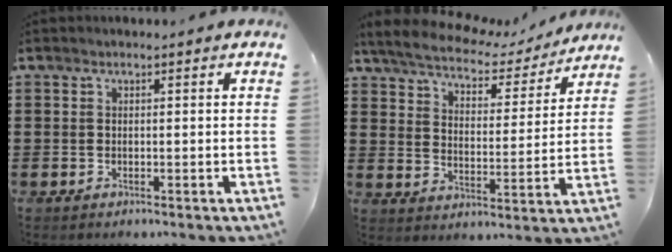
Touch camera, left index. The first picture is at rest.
{"total": 5.2, "force": [4.9, 1.0, 1.3], "torque": [-0.052, -0.028, 0.080]}